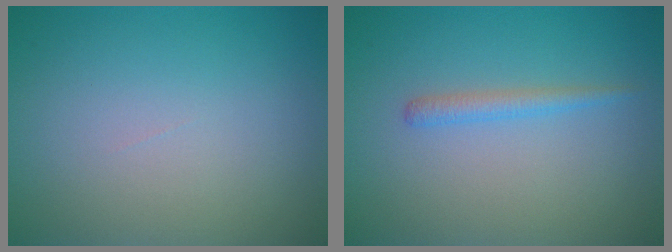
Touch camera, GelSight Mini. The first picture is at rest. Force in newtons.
{"total": 1.3, "press": 1.3, "slide": 0.1}